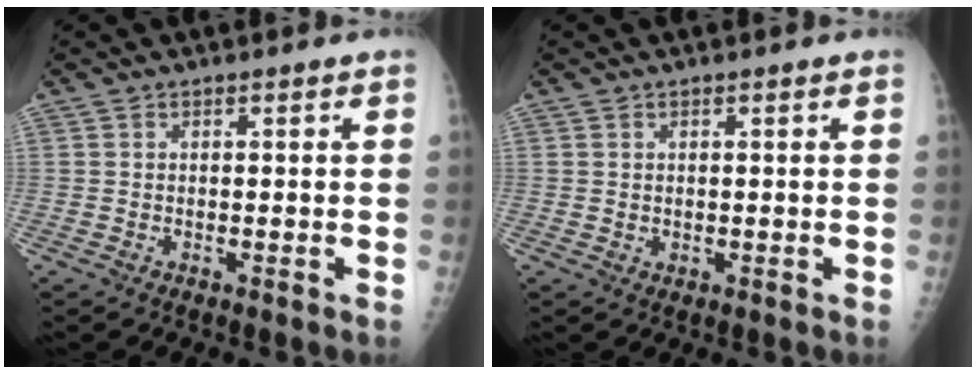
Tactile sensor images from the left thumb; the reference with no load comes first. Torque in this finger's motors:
{"motor_torque": [-0.61, -0.08, 0.06, 0.00, 0.03]}